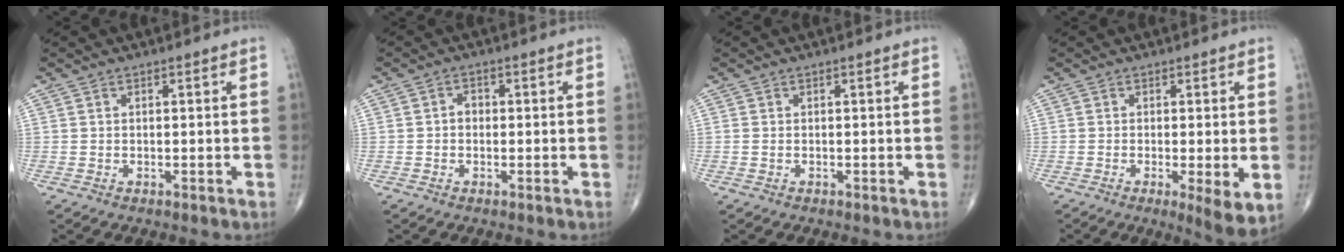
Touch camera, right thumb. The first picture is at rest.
{"total": 1.7, "force": [-0.2, 1.4, 1.0], "torque": [-0.005, 0.008, -0.009]}
{"total": 0.0}
{"total": 5.8, "force": [-1.1, 1.1, 5.6], "torque": [-0.093, -0.020, -0.021]}